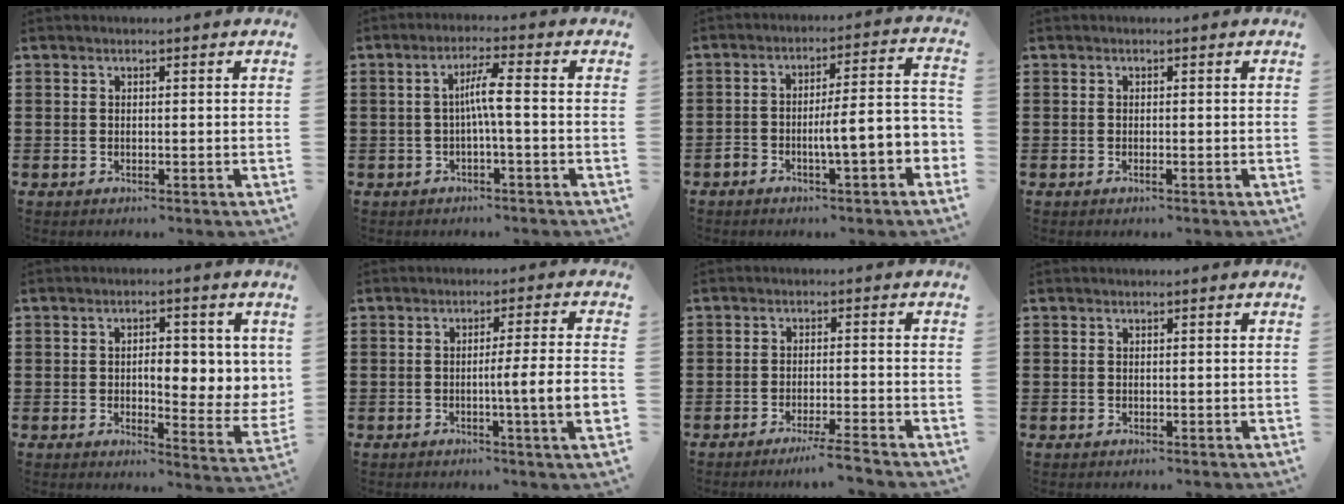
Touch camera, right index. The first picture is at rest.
{"total": 4.3, "force": [-0.7, 0.0, 4.2], "torque": [-0.078, 0.001, -0.017]}
{"total": 7.2, "force": [-3.2, 1.2, 6.3], "torque": [-0.106, 0.001, -0.058]}
{"total": 0.6, "force": [-0.3, -0.2, 0.5], "torque": [-0.008, -0.004, -0.005]}
{"total": 5.6, "force": [0.4, 2.7, 4.9], "torque": [-0.070, -0.004, -0.003]}
{"total": 7.1, "force": [-1.3, -0.3, 6.9], "torque": [-0.108, -0.013, -0.026]}
{"total": 3.7, "force": [-3.1, -0.7, 1.9], "torque": [-0.029, -0.009, -0.058]}
{"total": 0.0}